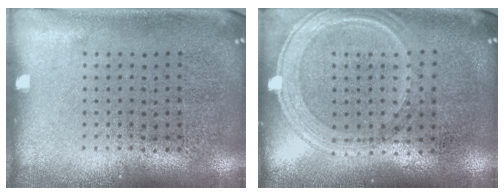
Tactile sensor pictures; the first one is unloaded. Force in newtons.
{"total": 1.3, "press": 1.2, "slide": 0.4}